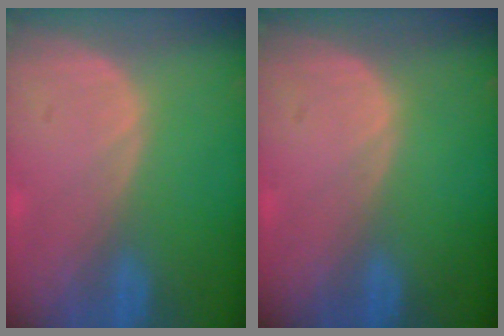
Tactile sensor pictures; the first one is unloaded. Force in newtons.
{"total": 0.0}